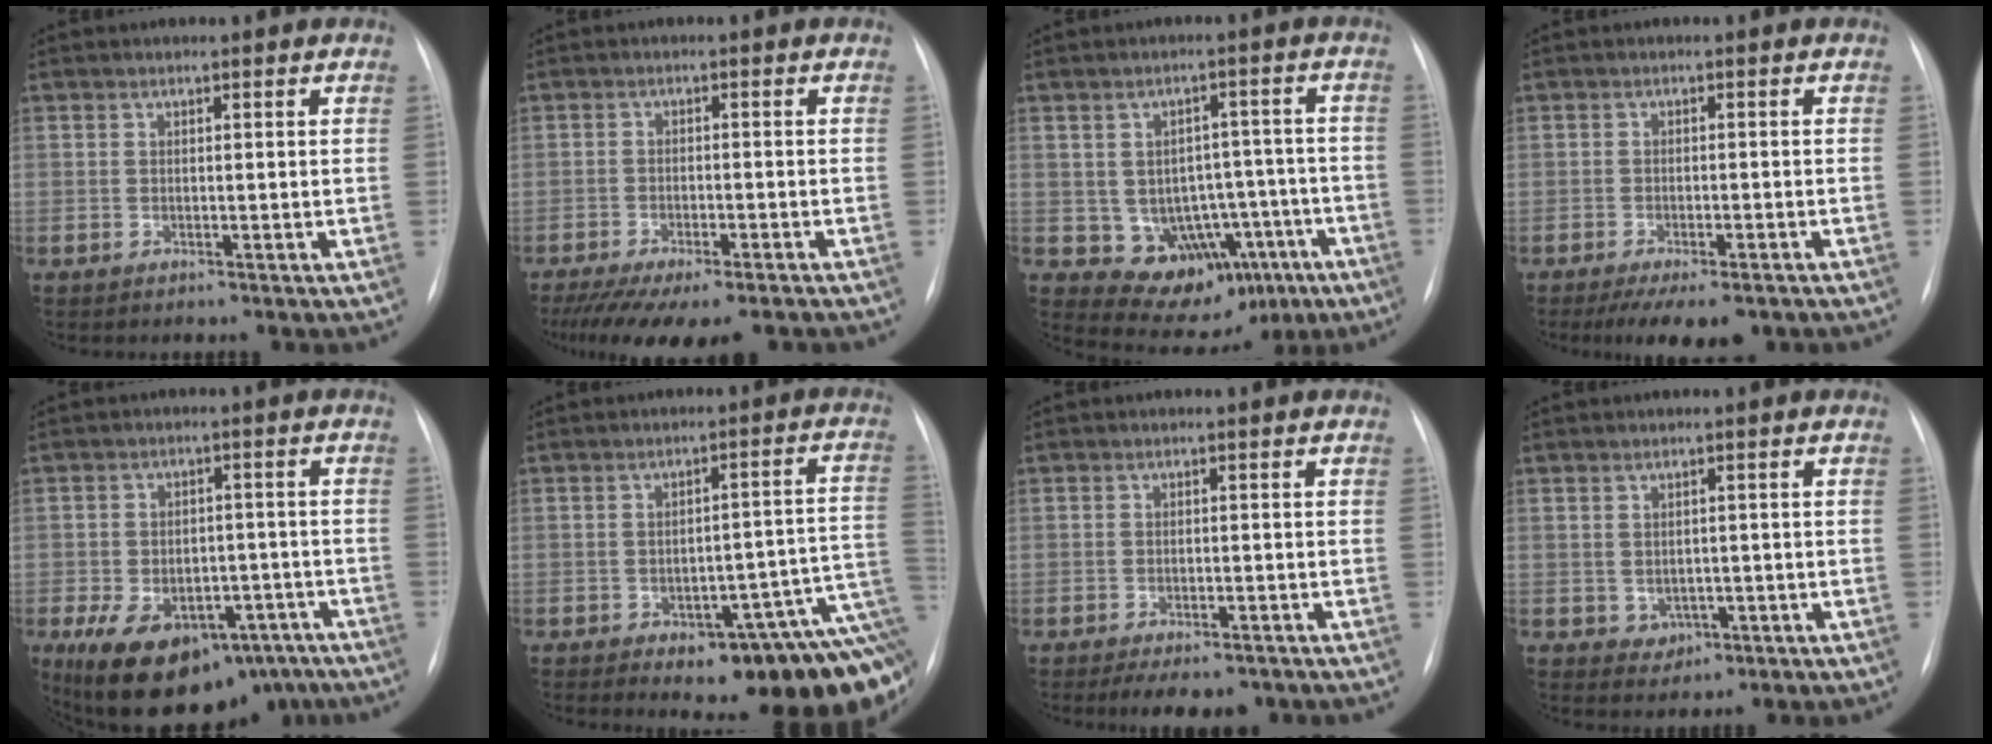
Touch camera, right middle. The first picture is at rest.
{"total": 14.0, "force": [-11.3, 2.9, 7.7], "torque": [-0.134, -0.023, -0.164]}
{"total": 12.5, "force": [-5.1, 9.0, 7.0], "torque": [-0.072, 0.037, -0.051]}
{"total": 8.3, "force": [-6.1, 2.5, 5.0], "torque": [-0.064, -0.011, -0.087]}
{"total": 17.8, "force": [-11.2, 10.2, 9.4], "torque": [-0.155, 0.009, -0.149]}
{"total": 17.1, "force": [-8.9, 5.8, 13.3], "torque": [-0.067, 0.049, -0.106]}
{"total": 6.9, "force": [-5.2, 2.9, 3.4], "torque": [-0.038, -0.001, -0.068]}
{"total": 2.7, "force": [-0.7, 2.3, 1.2], "torque": [-0.016, 0.004, 0.003]}